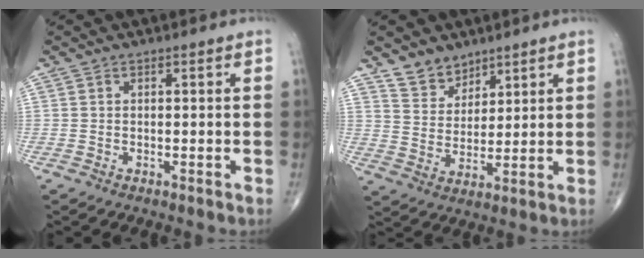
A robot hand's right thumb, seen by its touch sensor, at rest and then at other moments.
{"total": 6.5, "force": [5.1, 3.8, 1.4], "torque": [0.002, -0.042, 0.101]}